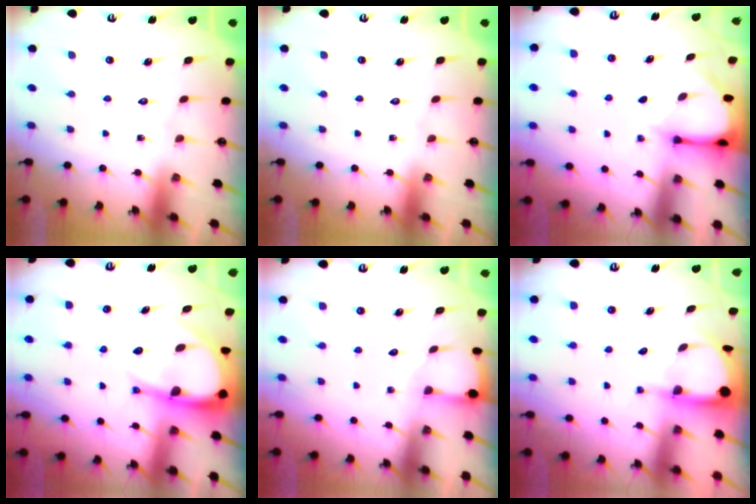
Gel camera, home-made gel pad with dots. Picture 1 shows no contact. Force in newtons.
{"total": 0.0}
{"total": 3.3, "press": 3.3, "slide": 0.3}
{"total": 10.0, "press": 9.9, "slide": 0.9}
{"total": 2.0, "press": 2.0, "slide": 0.2}
{"total": 3.5, "press": 3.5, "slide": 0.2}